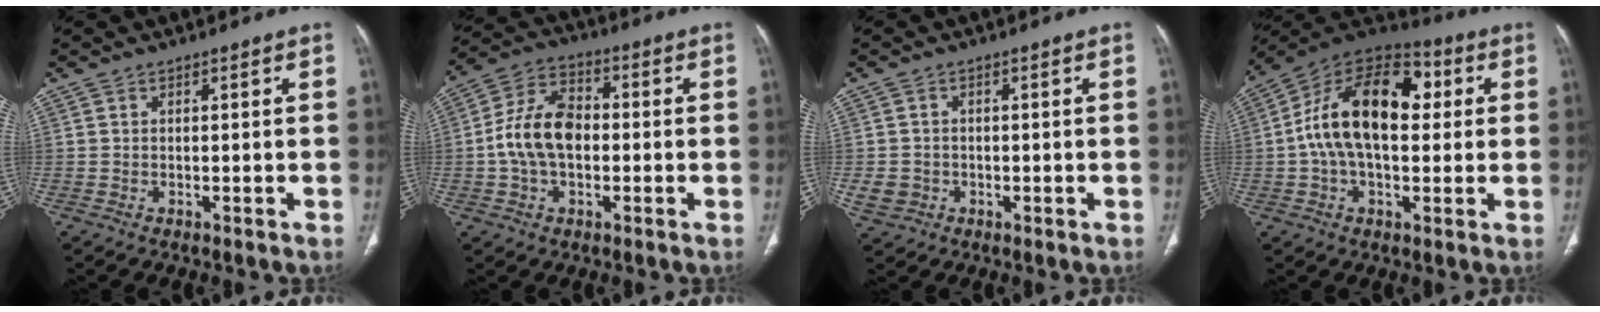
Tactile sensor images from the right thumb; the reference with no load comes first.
{"total": 11.8, "force": [-0.8, 7.7, 9.0], "torque": [-0.163, 0.029, -0.023]}
{"total": 4.0, "force": [-0.8, 3.6, 1.5], "torque": [-0.022, 0.005, -0.007]}
{"total": 20.0, "force": [2.4, 11.8, 16.0], "torque": [-0.257, 0.036, 0.032]}